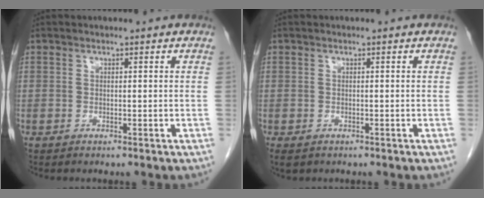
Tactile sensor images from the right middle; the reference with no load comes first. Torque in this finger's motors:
{"motor_torque": [0.30, -0.40, 0.08, 0.02]}